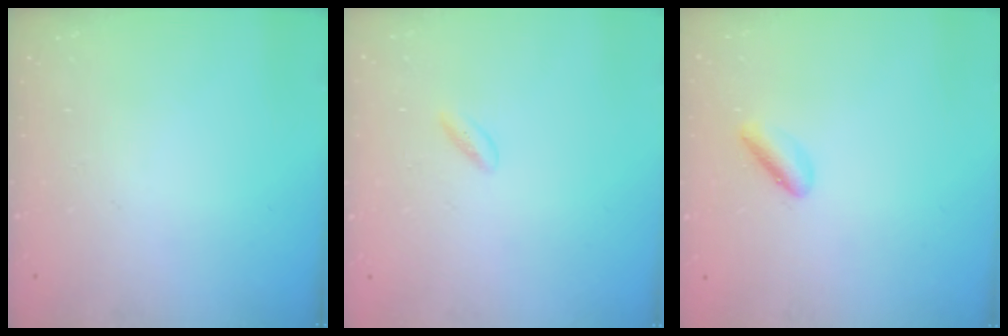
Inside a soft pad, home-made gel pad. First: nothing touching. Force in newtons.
{"total": 1.5, "press": 1.2, "slide": 0.9}
{"total": 2.5, "press": 2.5, "slide": 0.5}